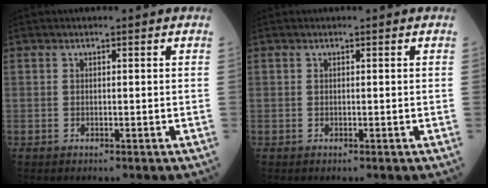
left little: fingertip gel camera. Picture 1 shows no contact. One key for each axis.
{"total": 0.0}